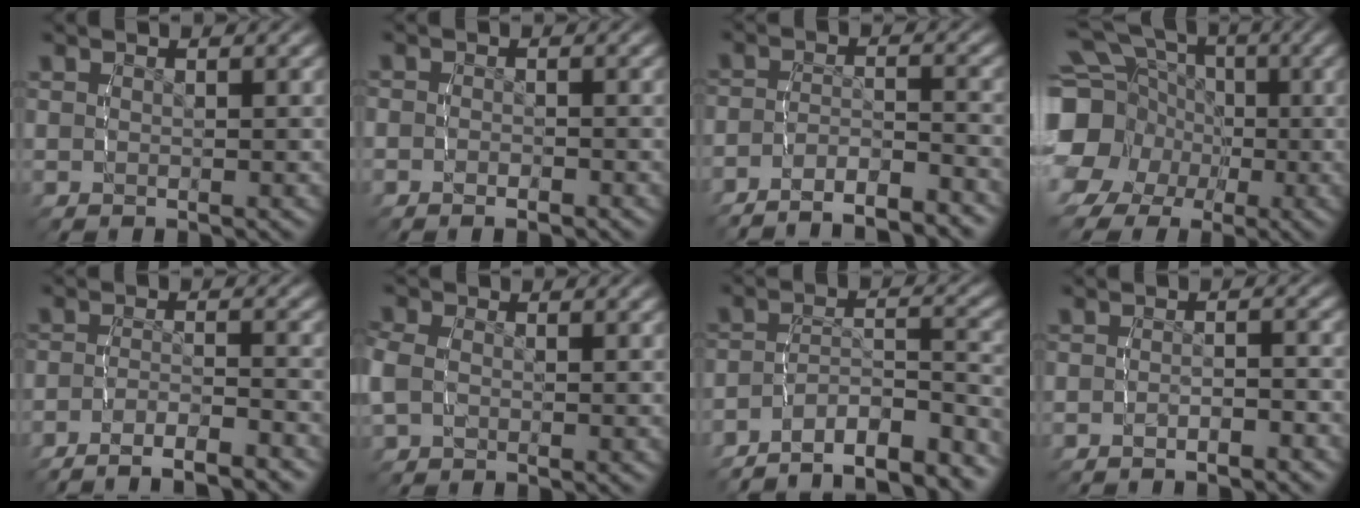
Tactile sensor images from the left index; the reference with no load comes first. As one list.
[{"total": 1.4, "force": [-1.1, 0.9, 0.2], "torque": [-0.007, -0.002, -0.022]}, {"total": 7.7, "force": [-7.1, 2.4, 1.8], "torque": [-0.033, -0.022, -0.115]}, {"total": 14.2, "force": [0.8, 12.9, 5.9], "torque": [-0.137, -0.030, -0.002]}, {"total": 7.1, "force": [-6.4, 2.2, 2.3], "torque": [-0.040, -0.018, -0.102]}, {"total": 2.7, "force": [-0.4, 2.5, 1.1], "torque": [-0.043, -0.006, -0.006]}, {"total": 13.4, "force": [-12.1, 4.8, 3.4], "torque": [-0.038, -0.032, -0.185]}, {"total": 2.8, "force": [-2.4, 1.1, 0.6], "torque": [-0.013, 0.007, -0.048]}]